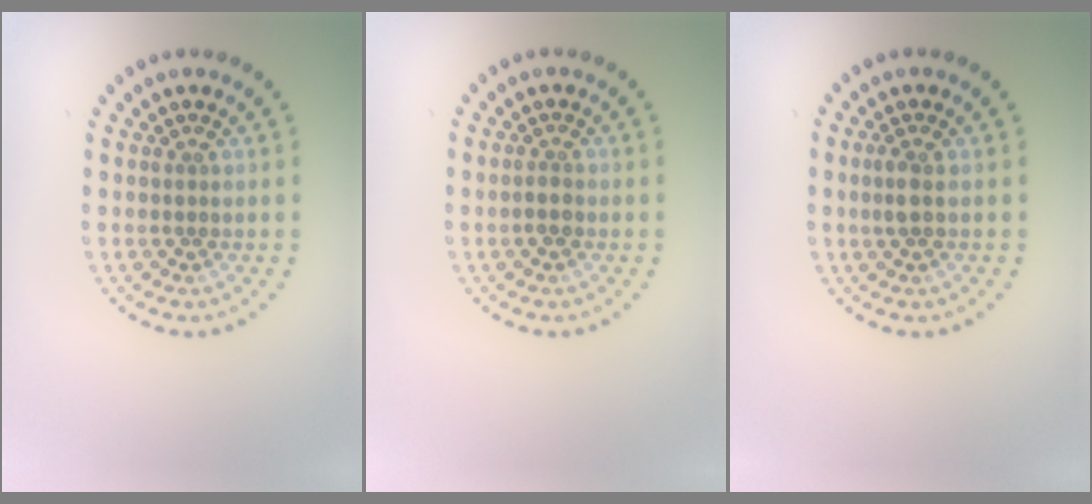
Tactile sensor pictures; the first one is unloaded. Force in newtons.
{"total": 1.3, "press": 1.3, "slide": 0.4}
{"total": 1.4, "press": 1.3, "slide": 0.4}